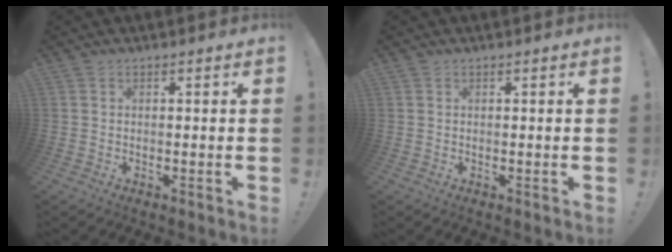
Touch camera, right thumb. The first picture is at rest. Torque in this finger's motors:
{"motor_torque": [0.00, -0.07, 0.12, -0.04, 0.06]}